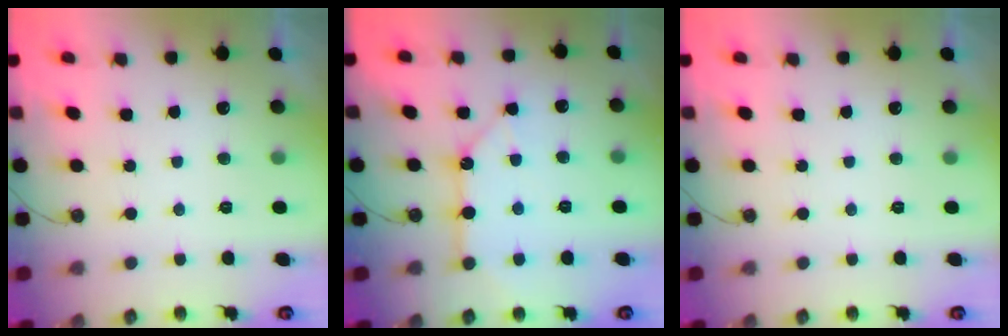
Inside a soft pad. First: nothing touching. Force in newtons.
{"total": 10.8, "press": 10.8, "slide": 0.6}
{"total": 0.0}